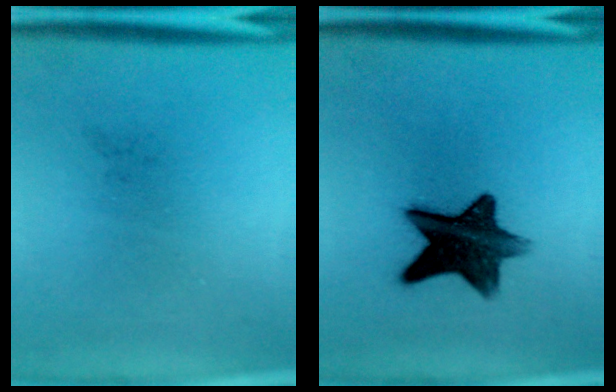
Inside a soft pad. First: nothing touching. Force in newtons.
{"total": 11.6}